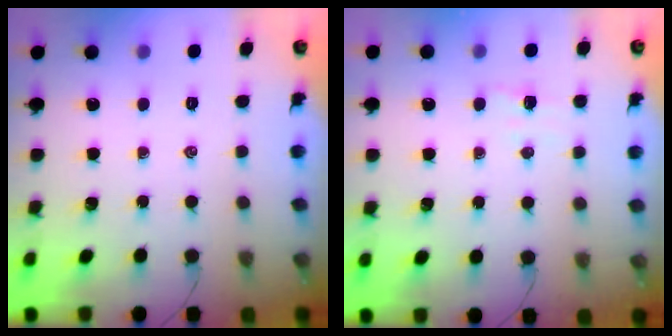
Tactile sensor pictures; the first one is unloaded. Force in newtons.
{"total": 2.8, "press": 2.7, "slide": 0.7}